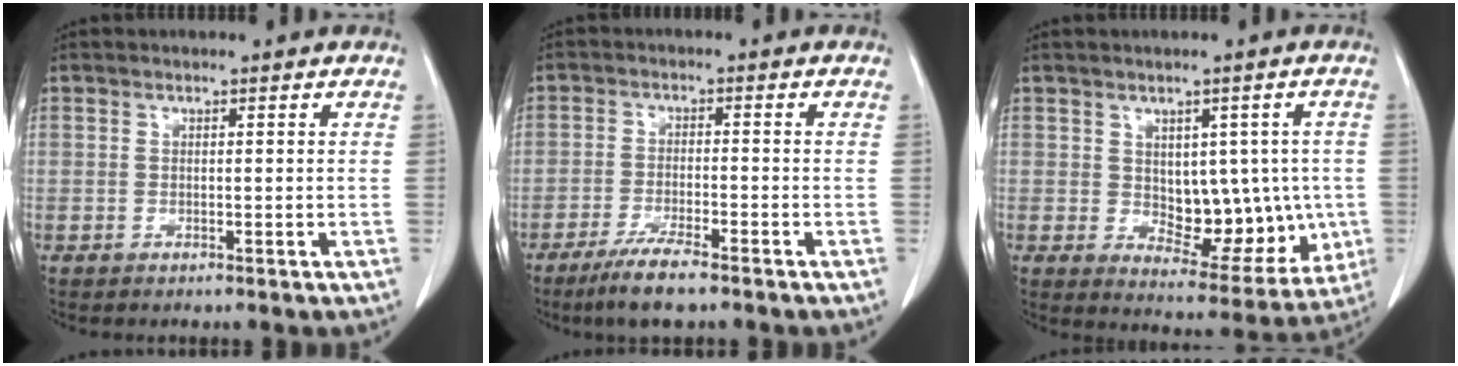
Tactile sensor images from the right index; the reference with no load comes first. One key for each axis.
{"total": 6.2, "fx": -4.5, "fy": 0.5, "fz": 4.2, "tx": -0.083, "ty": -0.014, "tz": -0.080}
{"total": 10.8, "fx": 0.0, "fy": 6.4, "fz": 8.7, "tx": -0.096, "ty": 0.009, "tz": 0.029}